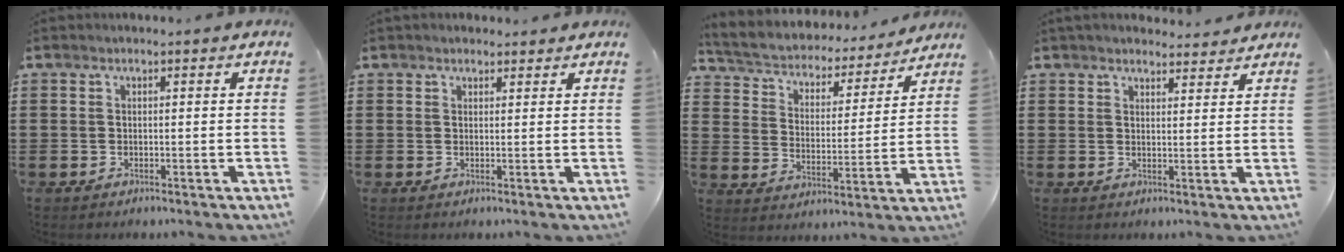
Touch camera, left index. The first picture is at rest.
{"total": 1.3, "force": [1.2, 0.4, 0.1], "torque": [-0.004, 0.003, 0.023]}
{"total": 4.1, "force": [4.0, 1.1, 0.5], "torque": [-0.034, -0.032, 0.060]}
{"total": 2.9, "force": [2.8, 0.6, 0.4], "torque": [-0.016, -0.005, 0.052]}